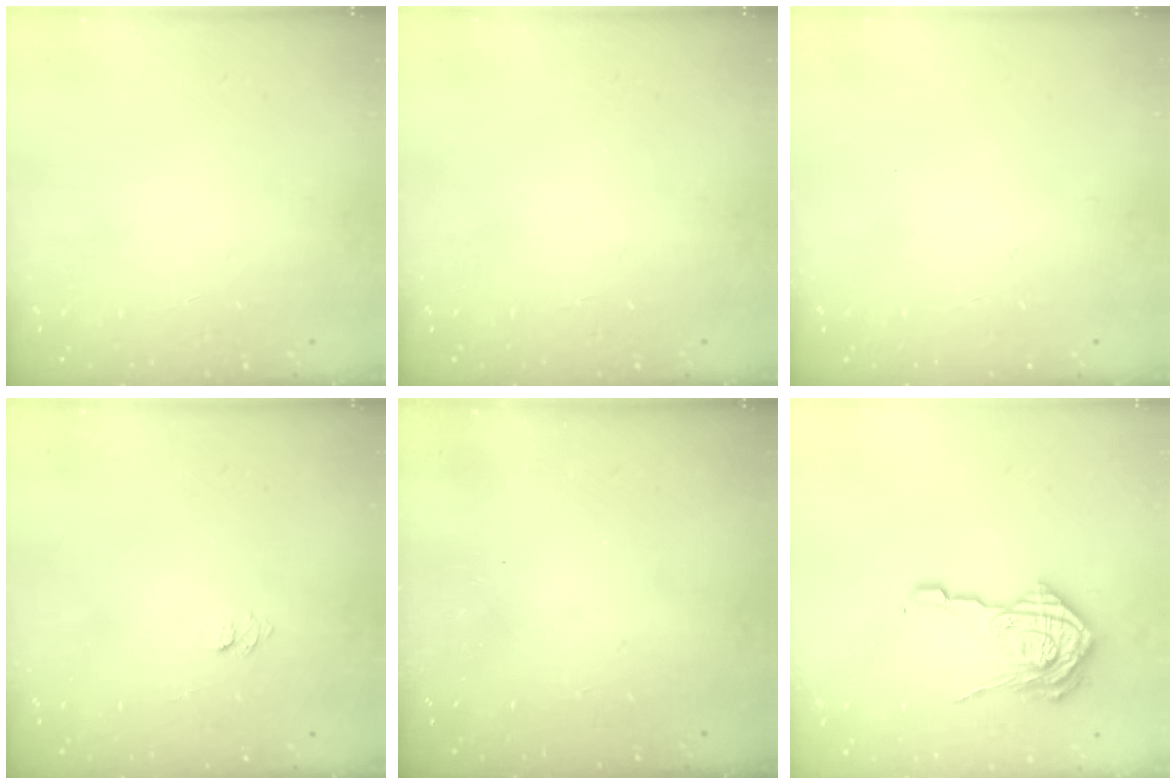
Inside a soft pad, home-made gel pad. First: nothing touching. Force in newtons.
{"total": 0.0}
{"total": 0.0}
{"total": 3.5, "press": 3.5, "slide": 0.3}
{"total": 2.3, "press": 2.2, "slide": 0.7}
{"total": 17.6, "press": 17.6, "slide": 1.2}